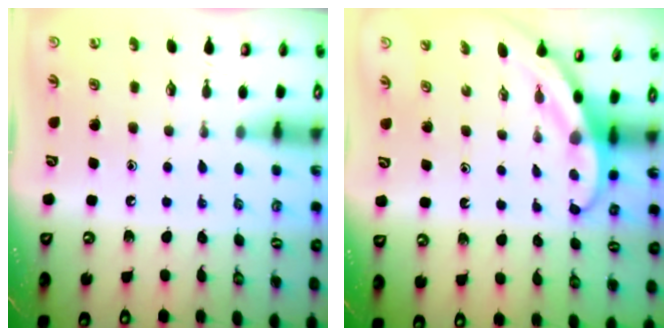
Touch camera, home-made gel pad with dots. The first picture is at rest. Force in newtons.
{"total": 3.8, "press": 3.8, "slide": 0.4}